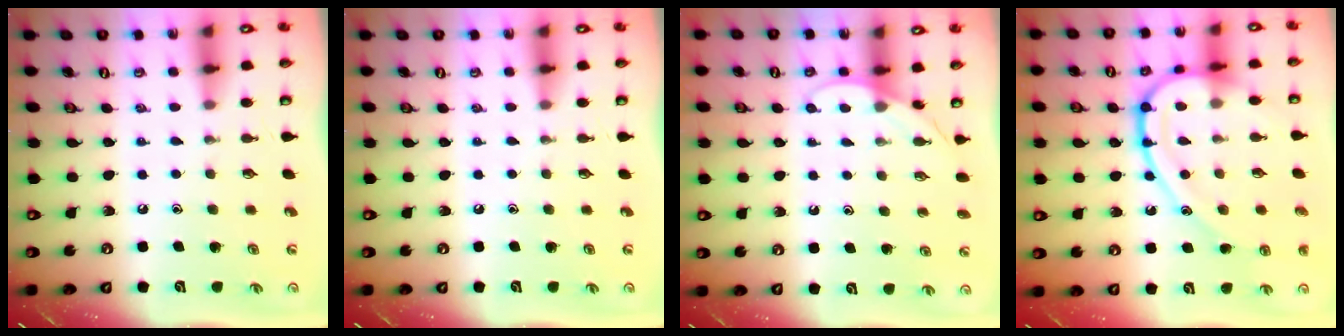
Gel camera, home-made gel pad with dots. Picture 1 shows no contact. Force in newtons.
{"total": 0.0}
{"total": 4.9, "press": 4.9, "slide": 0.5}
{"total": 17.6, "press": 17.6, "slide": 0.6}